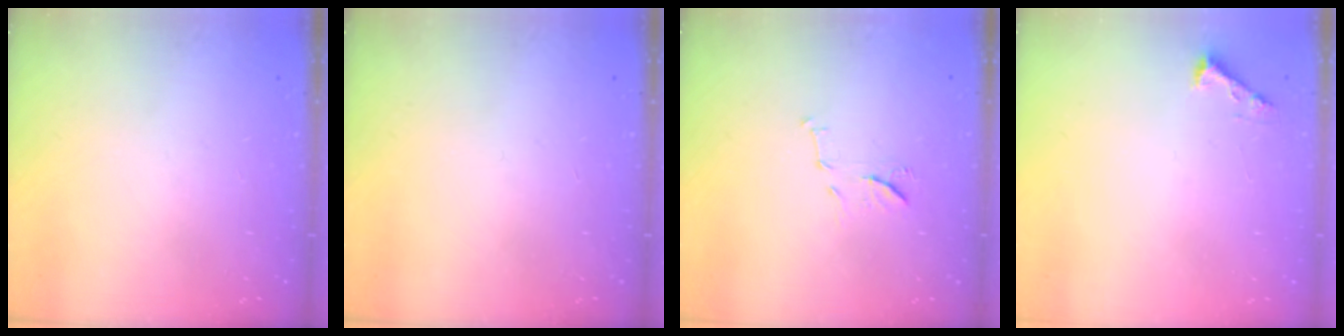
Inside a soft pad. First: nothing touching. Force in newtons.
{"total": 0.0}
{"total": 7.4, "press": 7.3, "slide": 0.6}
{"total": 2.3, "press": 2.3, "slide": 0.3}